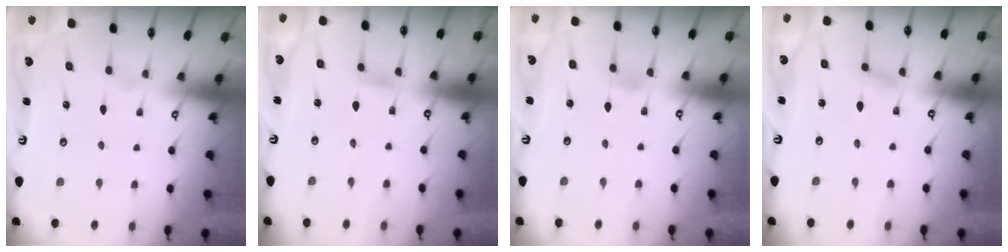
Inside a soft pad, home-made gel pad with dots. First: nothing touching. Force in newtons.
{"total": 1.8, "press": 1.8, "slide": 0.2}
{"total": 2.1, "press": 2.1, "slide": 0.2}
{"total": 1.6, "press": 1.6, "slide": 0.1}